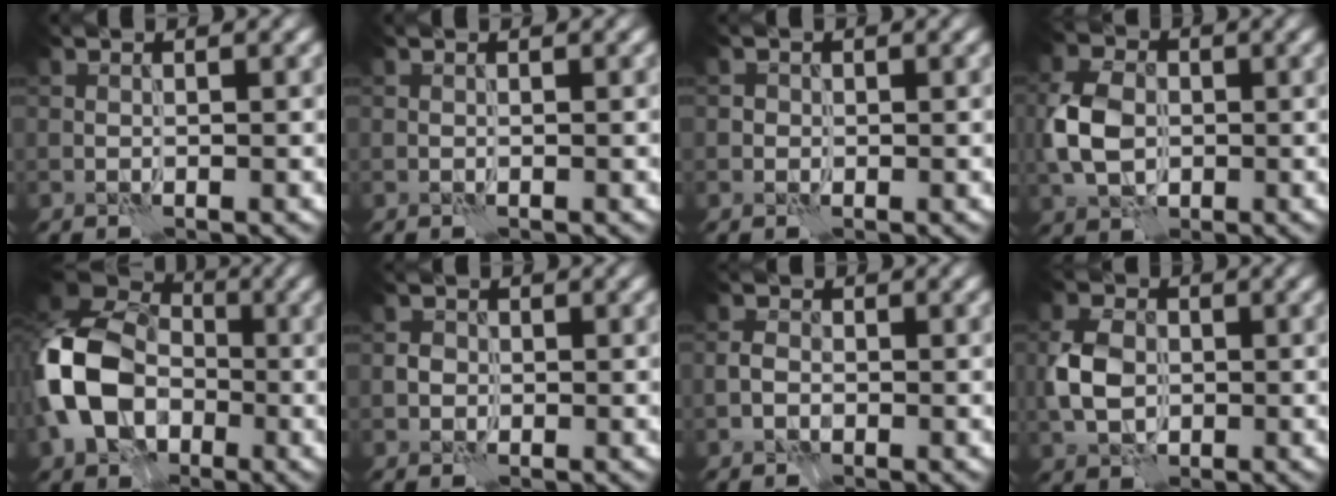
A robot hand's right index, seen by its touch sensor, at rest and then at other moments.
{"total": 0.0}
{"total": 0.8, "force": [0.1, 0.7, 0.1], "torque": [0.004, -0.002, -0.002]}
{"total": 5.7, "force": [-0.6, 4.1, 3.9], "torque": [-0.088, 0.004, -0.018]}
{"total": 12.4, "force": [-2.8, 9.1, 8.0], "torque": [-0.193, -0.009, -0.066]}
{"total": 1.2, "force": [-0.1, 1.2, 0.4], "torque": [-0.002, 0.000, -0.007]}
{"total": 1.7, "force": [-0.7, 1.3, 0.9], "torque": [-0.013, 0.004, -0.019]}
{"total": 4.8, "force": [-0.4, 3.6, 3.2], "torque": [-0.071, 0.004, -0.013]}